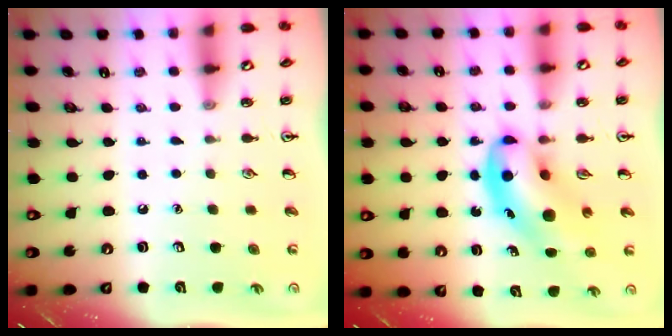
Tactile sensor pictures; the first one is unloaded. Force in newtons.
{"total": 11.5, "press": 11.1, "slide": 3.0}